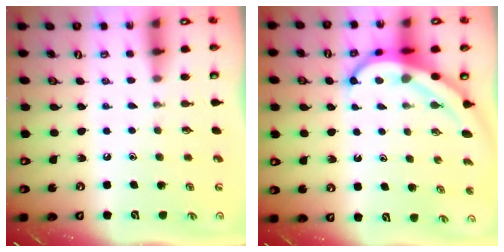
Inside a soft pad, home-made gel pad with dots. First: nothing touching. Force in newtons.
{"total": 7.6, "press": 7.6, "slide": 0.8}